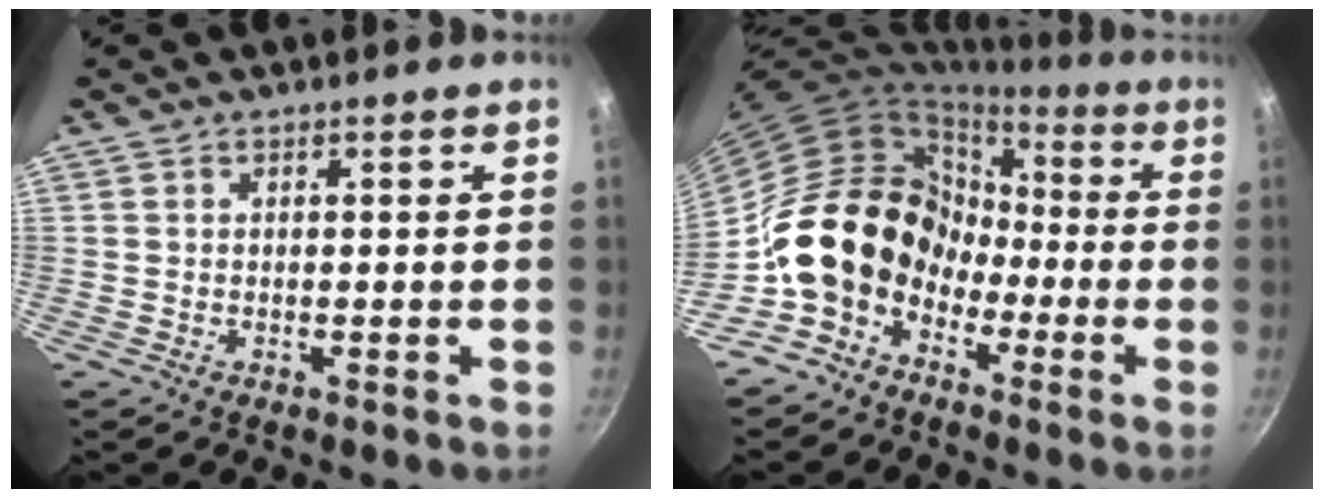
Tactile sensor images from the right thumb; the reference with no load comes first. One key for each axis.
{"total": 13.5, "fx": -4.3, "fy": 11.0, "fz": 6.6, "tx": -0.045, "ty": 0.048, "tz": -0.080}